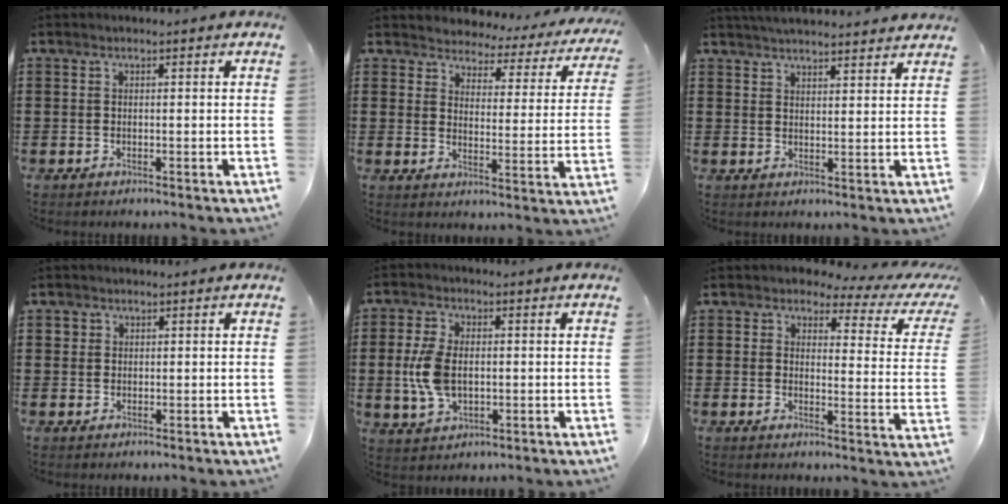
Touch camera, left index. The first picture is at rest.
{"total": 3.0, "force": [2.9, 0.7, -0.2], "torque": [-0.020, -0.025, 0.044]}
{"total": 3.6, "force": [3.6, -0.4, 0.4], "torque": [-0.018, -0.013, 0.066]}
{"total": 1.1, "force": [0.5, 0.9, 0.2], "torque": [-0.006, 0.004, 0.010]}
{"total": 7.2, "force": [-0.1, 4.3, 5.9], "torque": [-0.145, 0.000, -0.008]}
{"total": 3.3, "force": [2.3, 1.1, 2.0], "torque": [-0.048, -0.013, 0.033]}